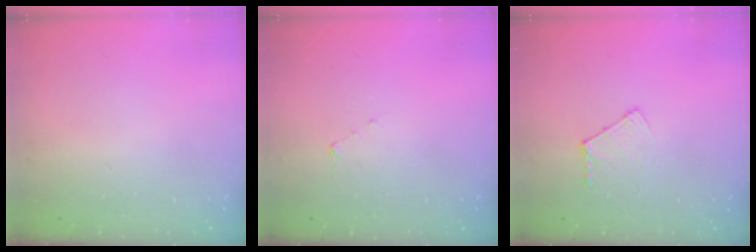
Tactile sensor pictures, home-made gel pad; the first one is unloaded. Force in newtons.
{"total": 2.9, "press": 2.8, "slide": 0.3}
{"total": 4.6, "press": 4.6, "slide": 0.5}